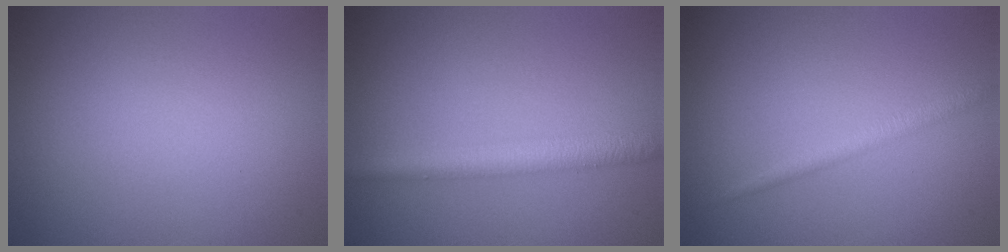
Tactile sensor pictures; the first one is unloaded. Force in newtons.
{"total": 3.3, "press": 3.3, "slide": 0.1}
{"total": 1.4, "press": 1.4, "slide": 0.1}